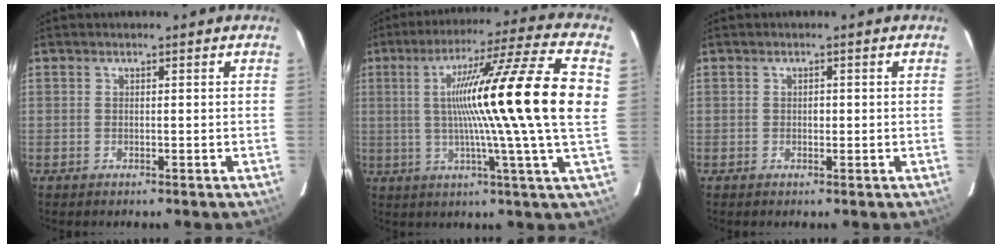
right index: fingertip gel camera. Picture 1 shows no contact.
{"total": 21.7, "force": [2.1, -2.3, 21.5], "torque": [-0.331, 0.003, 0.011]}
{"total": 0.8, "force": [-0.1, 0.5, 0.6], "torque": [-0.011, 0.001, -0.002]}